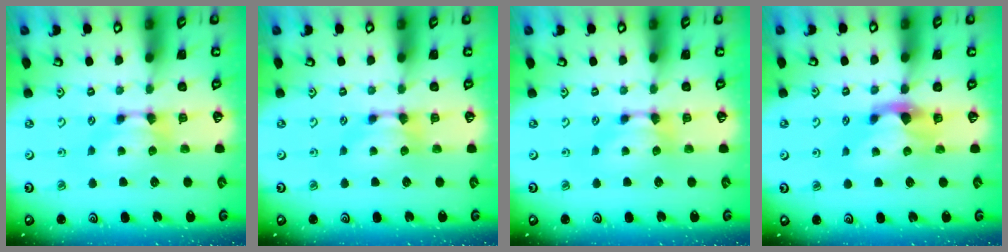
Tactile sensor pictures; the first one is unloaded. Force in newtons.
{"total": 0.0}
{"total": 0.0}
{"total": 2.3, "press": 1.9, "slide": 1.2}